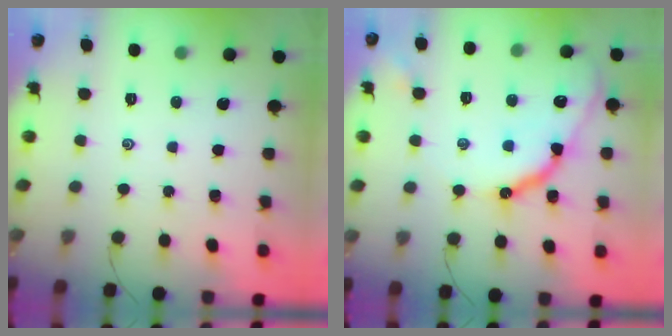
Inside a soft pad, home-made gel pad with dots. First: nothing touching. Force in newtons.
{"total": 13.1, "press": 13.1, "slide": 0.7}